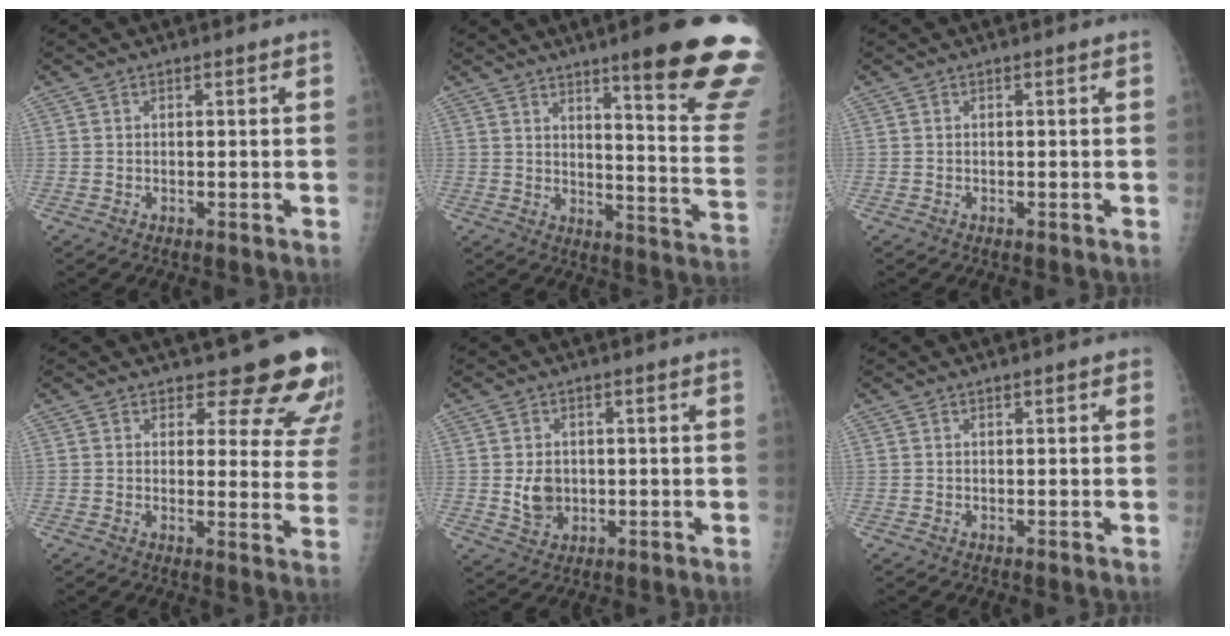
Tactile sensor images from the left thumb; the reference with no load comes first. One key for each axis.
{"total": 21.7, "fx": 14.4, "fy": 2.1, "fz": 16.1, "tx": -0.180, "ty": -0.087, "tz": 0.189}
{"total": 0.0}
{"total": 13.2, "fx": 11.5, "fy": 5.0, "fz": 4.1, "tx": 0.007, "ty": -0.082, "tz": 0.111}
{"total": 5.0, "fx": 0.0, "fy": 4.1, "fz": 2.9, "tx": -0.033, "ty": -0.004, "tz": 0.010}
{"total": 0.8, "fx": 0.4, "fy": 0.4, "fz": 0.6, "tx": -0.006, "ty": 0.002, "tz": 0.003}